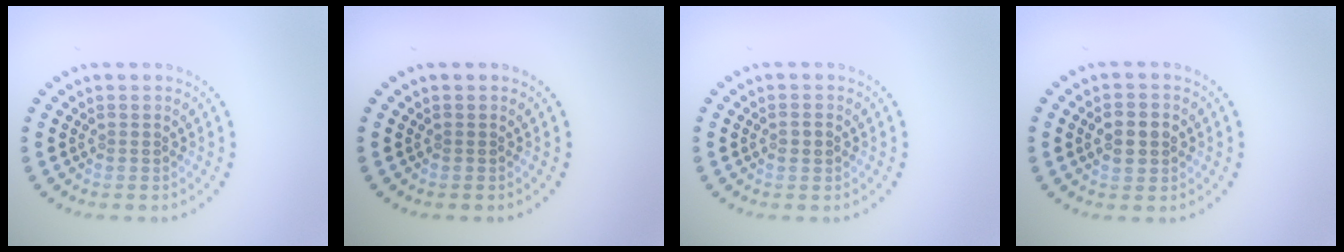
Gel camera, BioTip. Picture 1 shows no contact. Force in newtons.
{"total": 0.0}
{"total": 1.0, "press": 1.0, "slide": 0.2}
{"total": 2.9, "press": 2.9, "slide": 0.0}